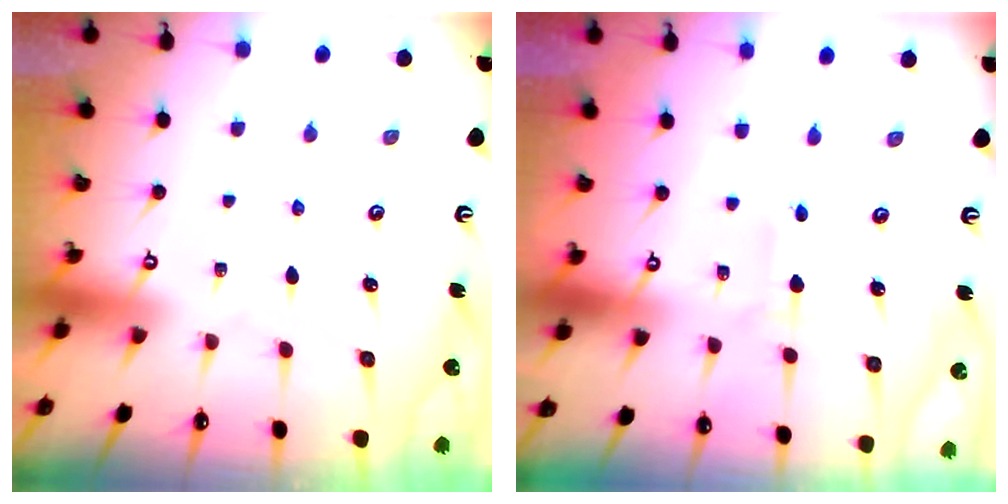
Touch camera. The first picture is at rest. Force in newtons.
{"total": 2.9, "press": 2.9, "slide": 0.3}